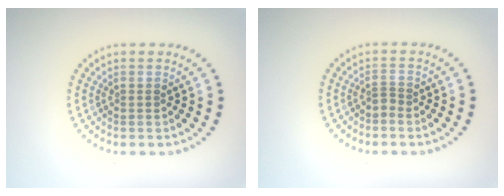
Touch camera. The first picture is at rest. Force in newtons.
{"total": 0.6, "press": 0.3, "slide": 0.5}